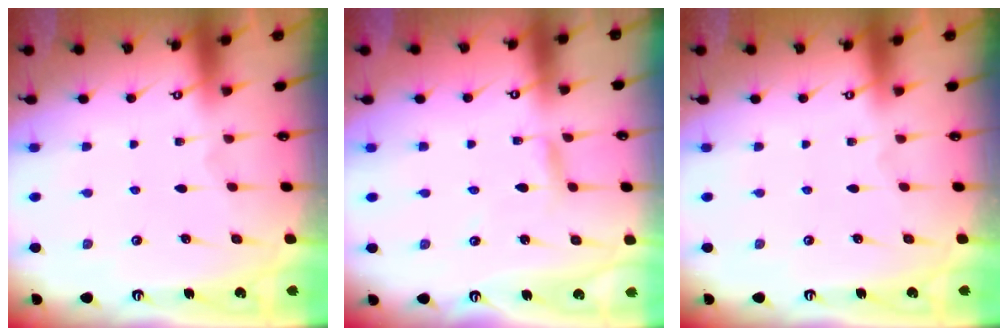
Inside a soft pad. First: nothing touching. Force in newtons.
{"total": 2.7, "press": 2.7, "slide": 0.2}
{"total": 0.0}